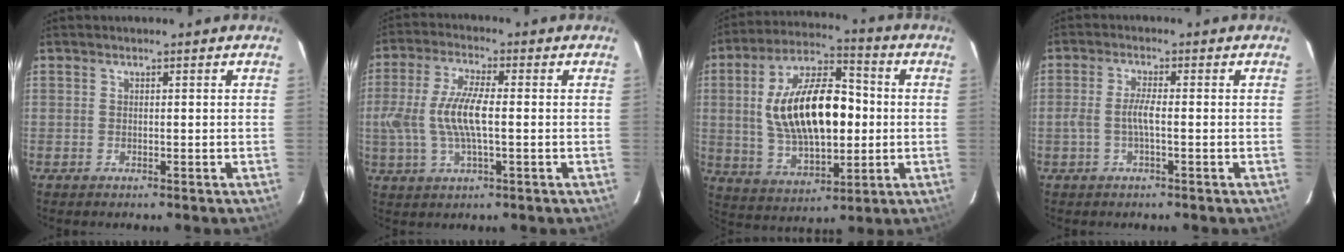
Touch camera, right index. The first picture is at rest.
{"total": 10.4, "force": [-0.5, 3.1, 9.9], "torque": [-0.204, 0.001, -0.009]}
{"total": 19.9, "force": [0.9, 9.7, 17.4], "torque": [-0.320, 0.019, 0.026]}
{"total": 3.2, "force": [-0.9, 0.2, 3.1], "torque": [-0.066, 0.004, -0.015]}